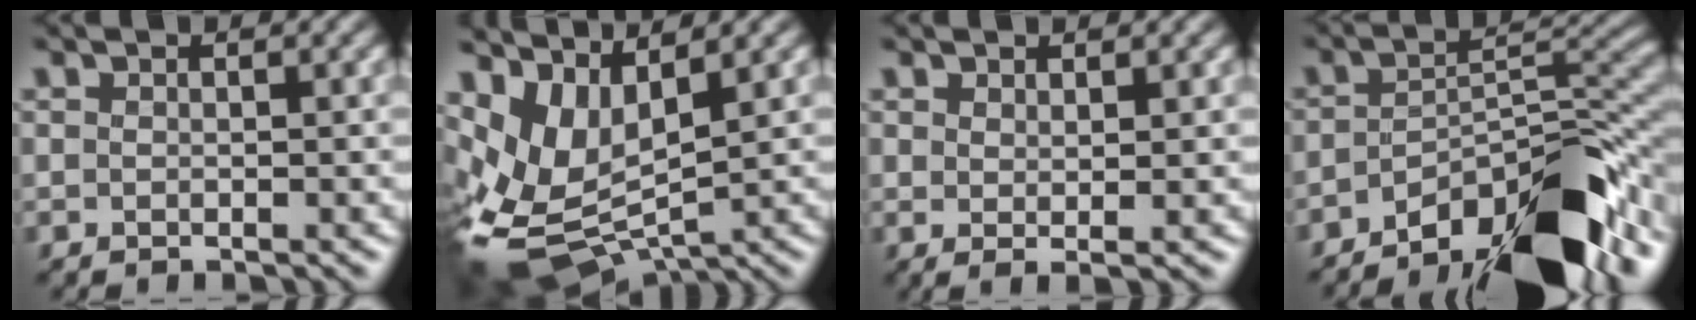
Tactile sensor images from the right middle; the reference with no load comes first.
{"total": 7.4, "force": [0.9, 4.6, 5.8], "torque": [-0.132, -0.016, 0.040]}
{"total": 1.1, "force": [0.7, 0.0, 0.8], "torque": [-0.015, 0.004, 0.019]}
{"total": 10.8, "force": [-7.6, 2.8, 7.0], "torque": [-0.102, 0.014, -0.129]}